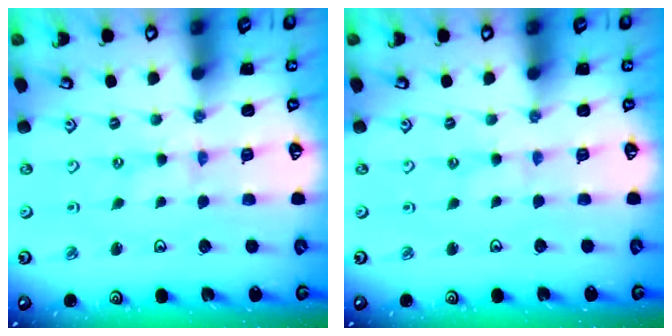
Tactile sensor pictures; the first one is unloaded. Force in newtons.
{"total": 0.9, "press": 0.8, "slide": 0.2}